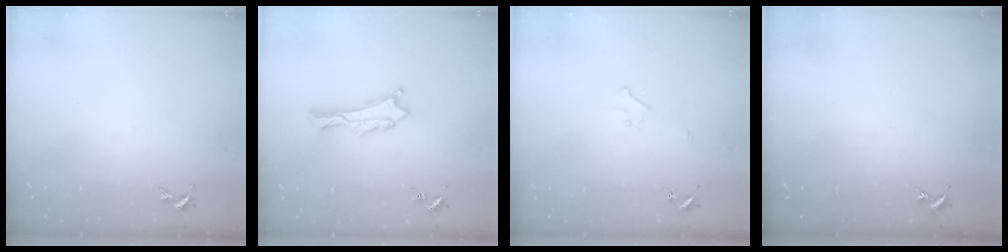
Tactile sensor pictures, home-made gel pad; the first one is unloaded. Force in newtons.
{"total": 0.9, "press": 0.9, "slide": 0.2}
{"total": 2.2, "press": 2.2, "slide": 0.2}
{"total": 0.0}